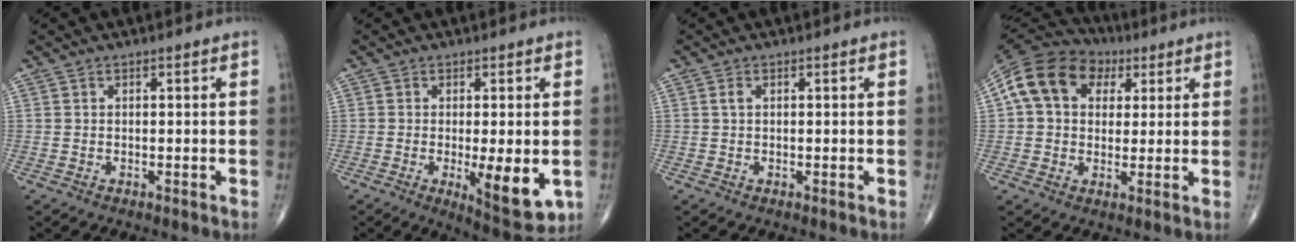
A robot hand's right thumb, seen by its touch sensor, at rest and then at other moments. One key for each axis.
{"total": 10.0, "fx": -2.0, "fy": 3.1, "fz": 9.2, "tx": -0.125, "ty": -0.024, "tz": -0.022}
{"total": 0.9, "fx": 0.2, "fy": 0.4, "fz": 0.7, "tx": -0.016, "ty": 0.002, "tz": 0.003}
{"total": 14.9, "fx": 4.4, "fy": 11.3, "fz": 8.6, "tx": -0.139, "ty": 0.024, "tz": 0.067}